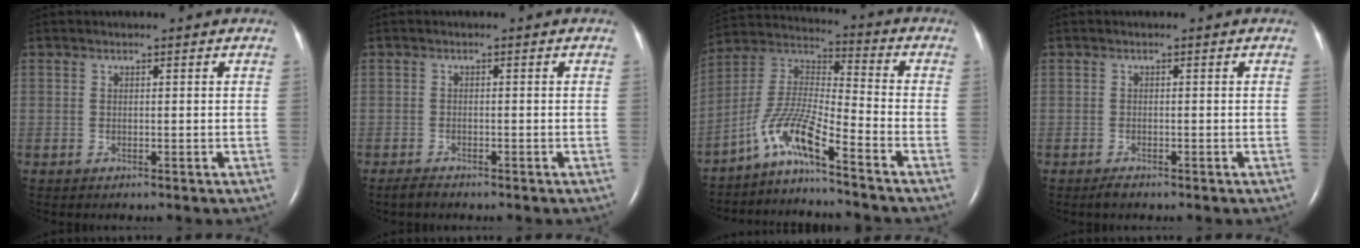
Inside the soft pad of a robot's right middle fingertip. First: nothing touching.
{"total": 1.4, "force": [-1.2, 0.3, 0.5], "torque": [-0.020, -0.004, -0.020]}
{"total": 9.5, "force": [-7.0, -0.3, 6.4], "torque": [-0.148, 0.009, -0.136]}
{"total": 1.1, "force": [-0.9, 0.3, 0.5], "torque": [-0.015, -0.003, -0.014]}